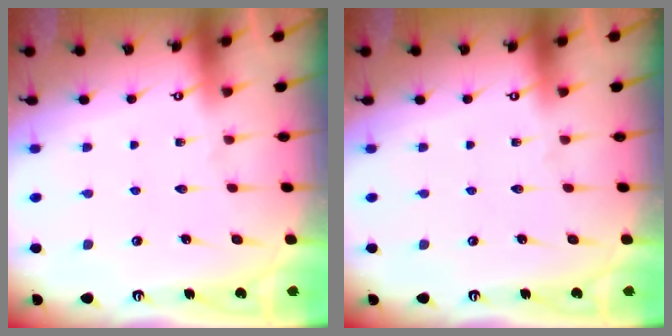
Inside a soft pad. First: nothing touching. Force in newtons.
{"total": 0.0}